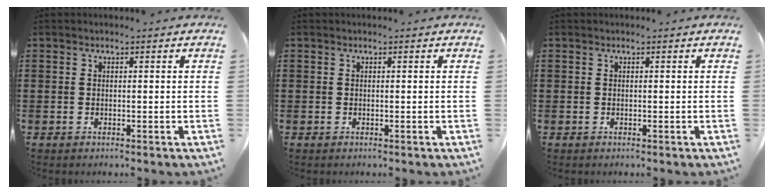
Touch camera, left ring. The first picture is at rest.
{"total": 0.0}
{"total": 0.0}